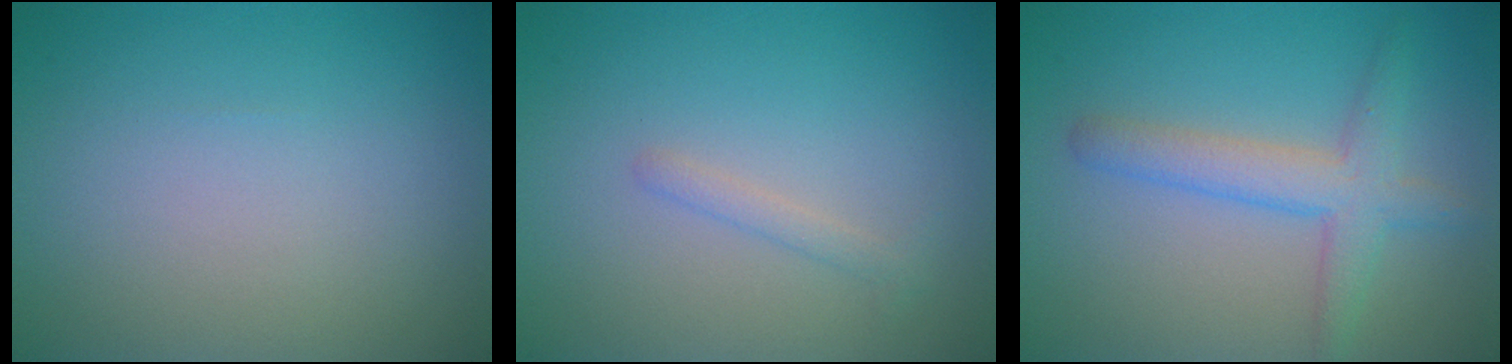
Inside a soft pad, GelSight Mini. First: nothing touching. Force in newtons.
{"total": 1.1, "press": 1.1, "slide": 0.0}
{"total": 3.7, "press": 3.7, "slide": 0.1}